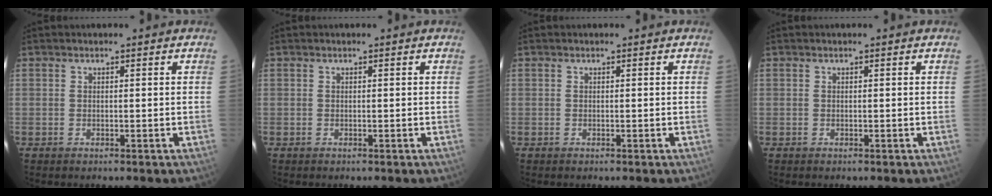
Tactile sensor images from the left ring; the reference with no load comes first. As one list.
[{"total": 0.0}, {"total": 0.0}, {"total": 0.0}]